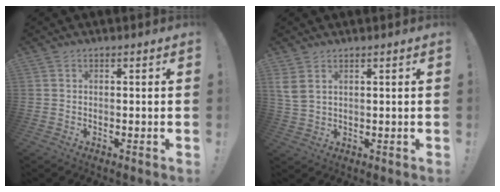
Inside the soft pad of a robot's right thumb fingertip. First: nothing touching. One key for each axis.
{"total": 4.1, "fx": 2.3, "fy": 2.1, "fz": 2.6, "tx": -0.056, "ty": -0.010, "tz": 0.044}